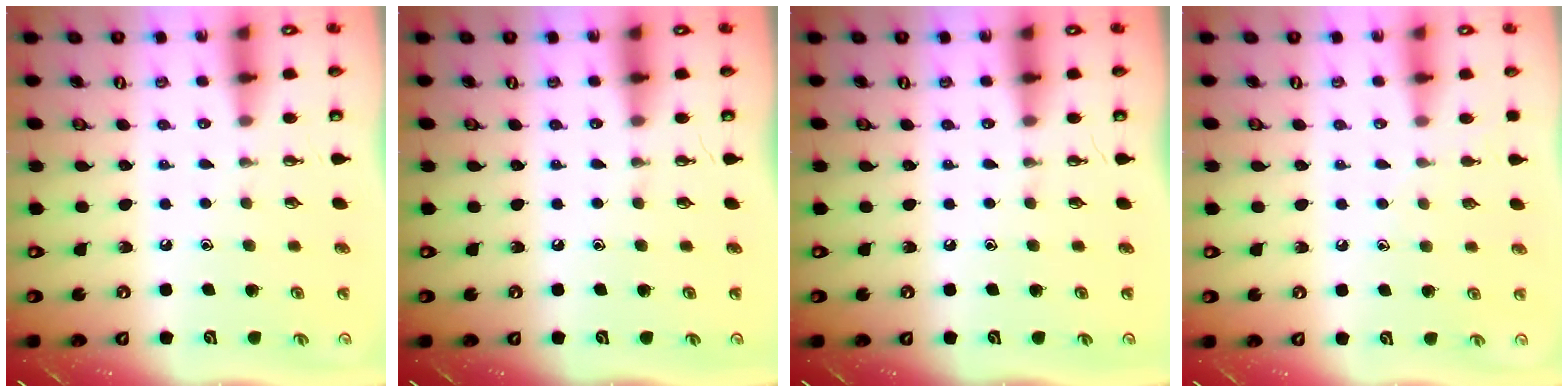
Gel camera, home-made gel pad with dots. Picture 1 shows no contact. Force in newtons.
{"total": 0.0}
{"total": 0.0}
{"total": 3.3, "press": 3.2, "slide": 0.3}